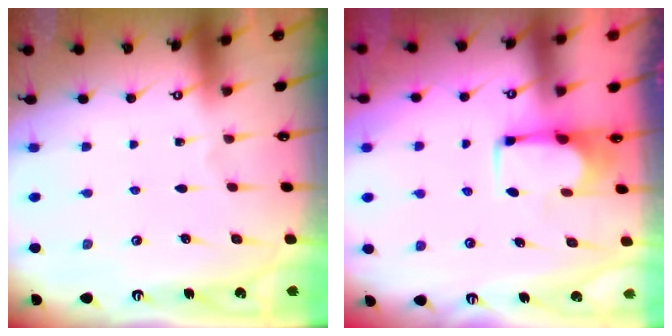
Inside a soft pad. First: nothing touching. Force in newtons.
{"total": 1.8, "press": 1.7, "slide": 0.5}